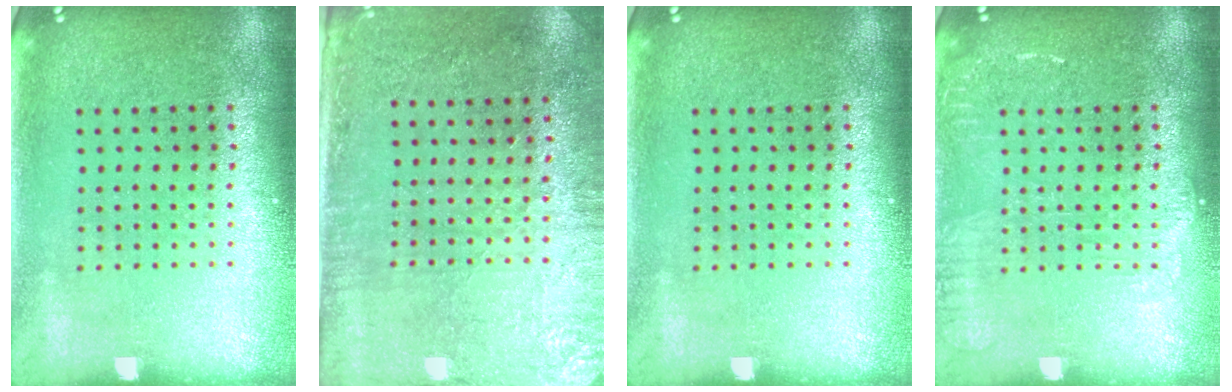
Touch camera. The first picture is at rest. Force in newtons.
{"total": 2.9, "press": 2.4, "slide": 1.6}
{"total": 0.0}
{"total": 1.6, "press": 1.5, "slide": 0.3}